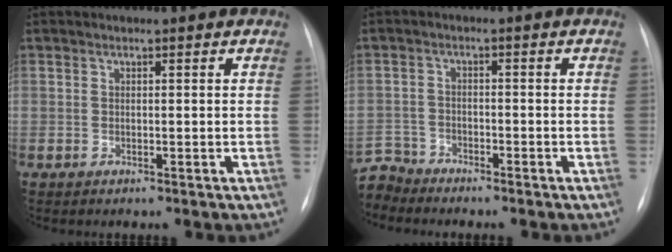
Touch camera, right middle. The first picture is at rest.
{"total": 4.9, "force": [-4.7, 0.9, -0.9], "torque": [0.022, 0.000, -0.093]}